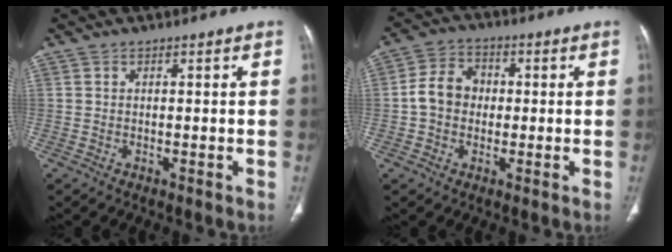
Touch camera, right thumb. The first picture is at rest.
{"total": 7.4, "force": [-0.3, 6.2, 4.2], "torque": [-0.059, 0.021, -0.015]}